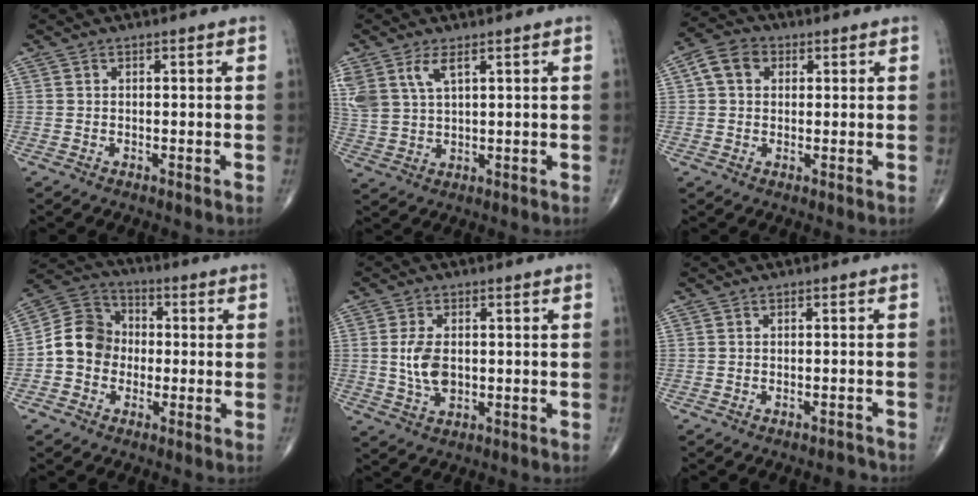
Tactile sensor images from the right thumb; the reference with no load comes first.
{"total": 7.6, "force": [3.9, 3.7, 5.3], "torque": [-0.123, -0.007, 0.087]}
{"total": 6.0, "force": [1.5, 4.7, 3.4], "torque": [-0.053, 0.012, 0.021]}
{"total": 9.7, "force": [-1.4, 8.4, 4.5], "torque": [-0.065, 0.039, -0.040]}
{"total": 6.1, "force": [0.1, 3.5, 5.0], "torque": [-0.102, -0.005, 0.005]}
{"total": 1.5, "force": [-1.5, 0.2, 0.2], "torque": [-0.007, 0.012, -0.018]}